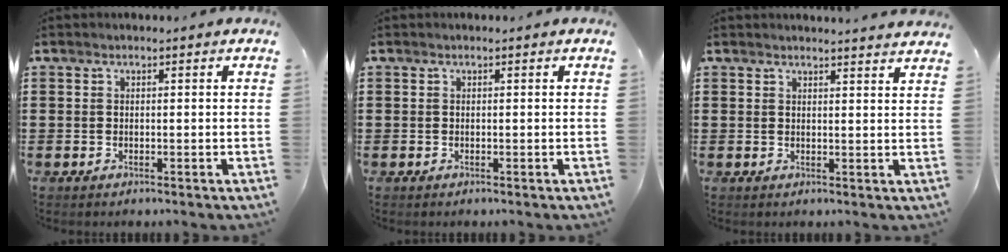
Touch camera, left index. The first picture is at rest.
{"total": 0.0}
{"total": 2.1, "force": [2.0, -0.3, 0.2], "torque": [-0.010, -0.005, 0.039]}